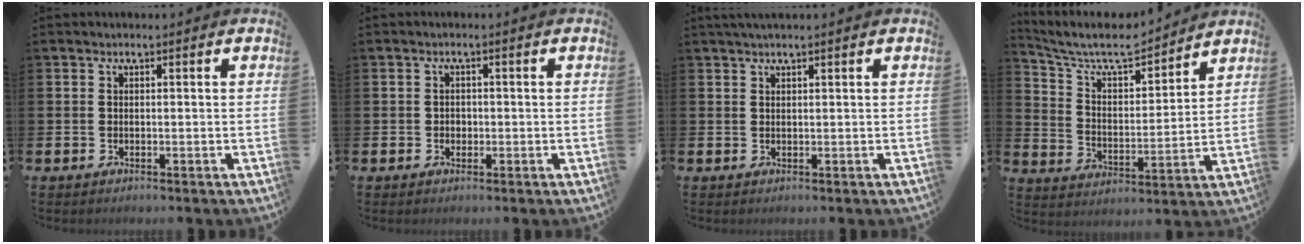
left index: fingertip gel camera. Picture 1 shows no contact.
{"total": 1.2, "force": [-0.1, 1.1, 0.5], "torque": [-0.002, 0.005, -0.005]}
{"total": 1.2, "force": [1.1, -0.1, 0.6], "torque": [-0.018, 0.004, 0.021]}
{"total": 7.9, "force": [7.0, 2.2, 2.9], "torque": [-0.089, -0.046, 0.117]}